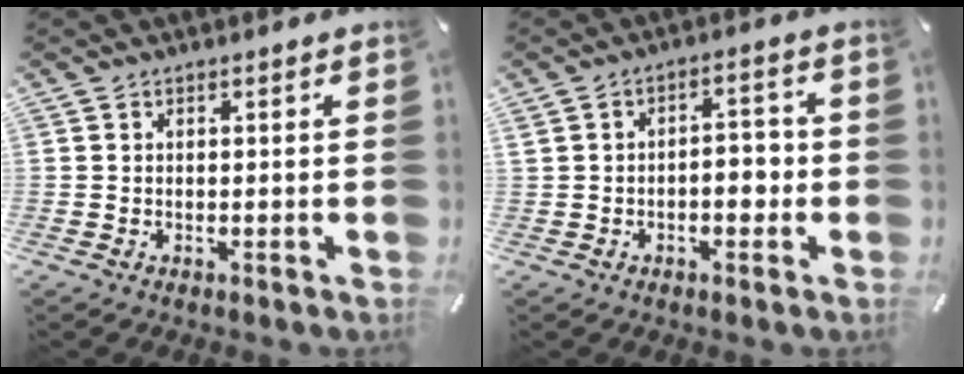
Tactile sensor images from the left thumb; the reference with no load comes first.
{"total": 4.9, "force": [-1.3, 3.0, 3.6], "torque": [-0.054, 0.011, -0.026]}